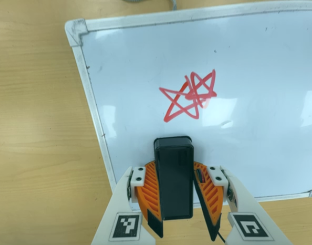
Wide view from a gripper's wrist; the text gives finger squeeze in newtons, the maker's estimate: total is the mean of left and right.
{"total": 13.7, "left": 14.0, "right": 13.4}